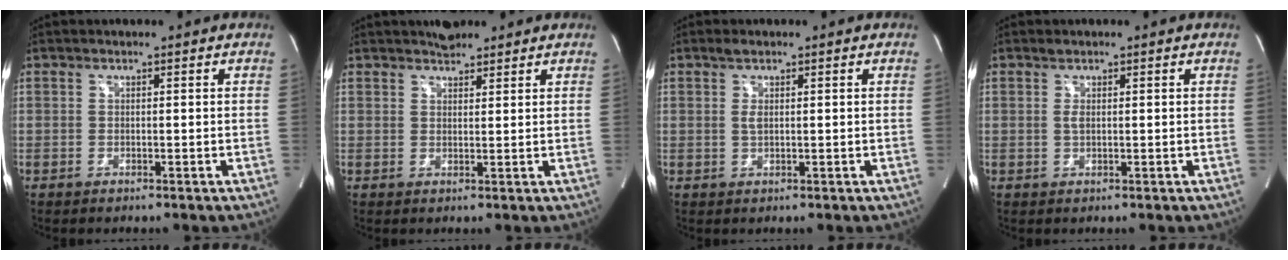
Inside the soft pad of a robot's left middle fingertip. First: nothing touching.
{"total": 3.1, "force": [2.8, 1.0, 0.9], "torque": [-0.016, 0.010, 0.044]}
{"total": 1.8, "force": [0.9, 0.4, 1.5], "torque": [-0.039, 0.003, 0.019]}
{"total": 1.0, "force": [0.5, 0.3, 0.9], "torque": [-0.025, -0.002, 0.012]}